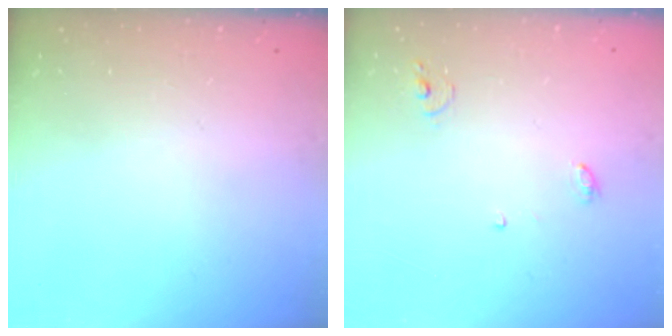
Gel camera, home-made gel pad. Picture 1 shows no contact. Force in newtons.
{"total": 4.2, "press": 4.2, "slide": 0.2}